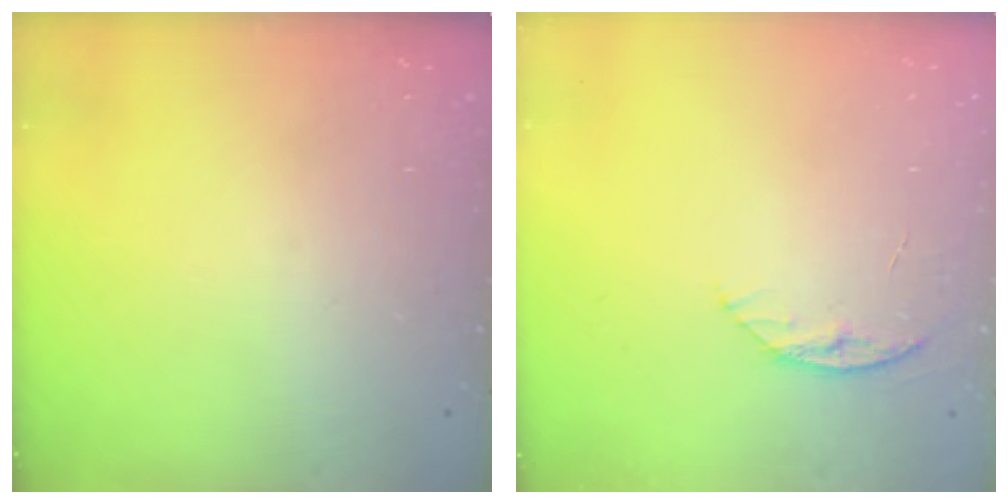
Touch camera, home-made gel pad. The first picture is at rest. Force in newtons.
{"total": 5.6, "press": 5.6, "slide": 0.6}